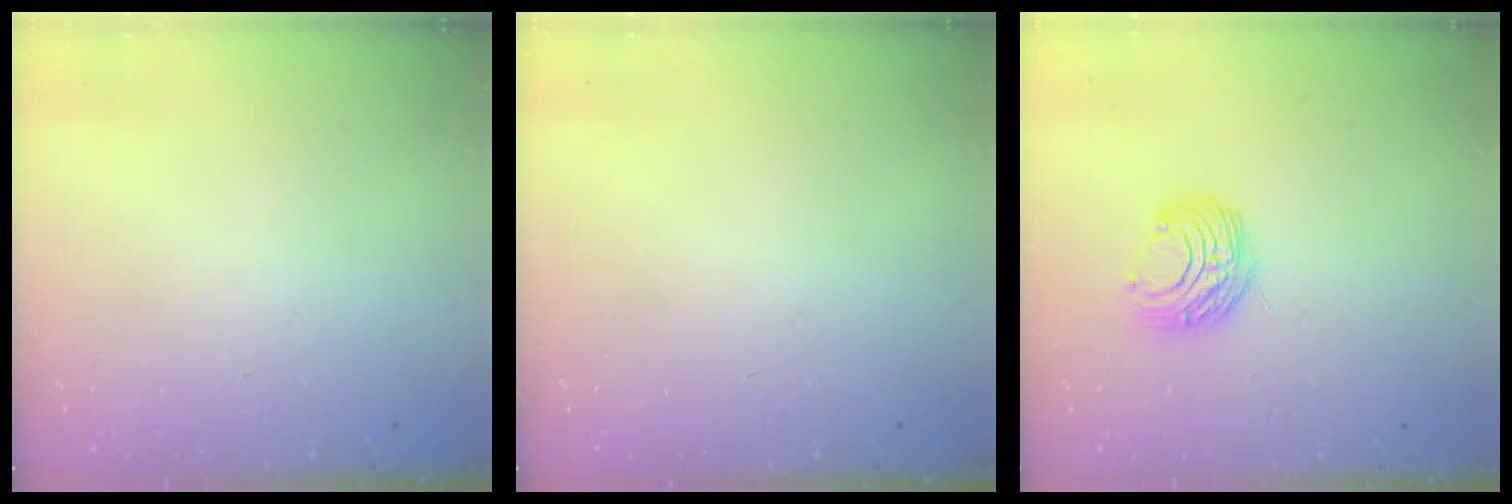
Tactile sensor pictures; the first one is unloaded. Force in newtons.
{"total": 0.0}
{"total": 8.7, "press": 8.7, "slide": 0.6}